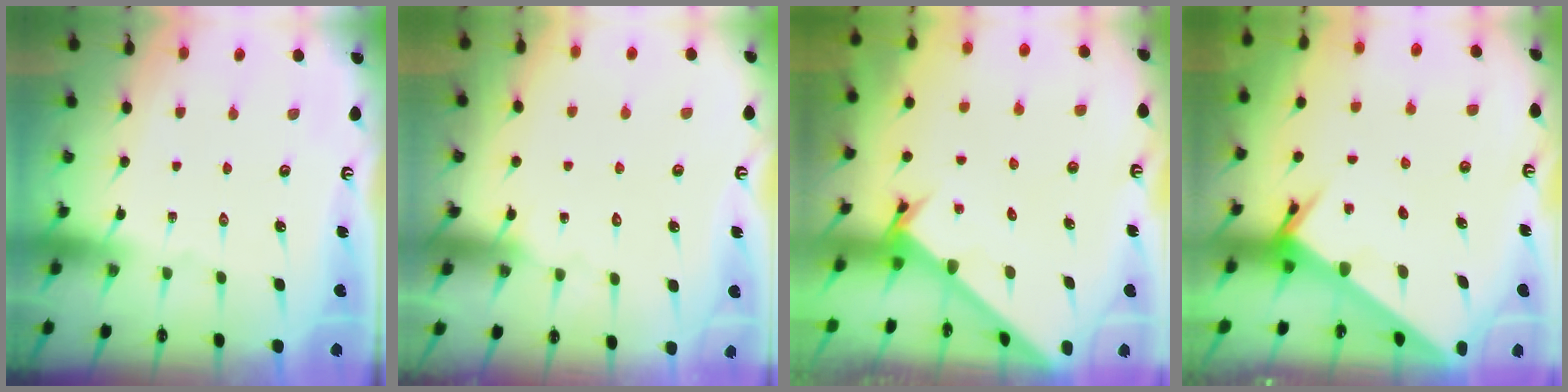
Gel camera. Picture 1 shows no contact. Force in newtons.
{"total": 4.8, "press": 4.8, "slide": 0.4}
{"total": 2.6, "press": 2.6, "slide": 0.3}
{"total": 3.6, "press": 3.6, "slide": 0.4}